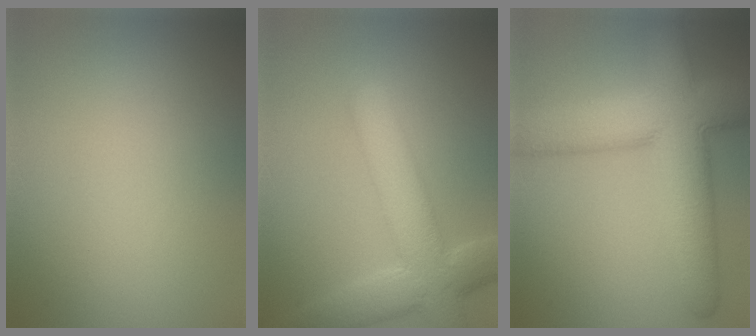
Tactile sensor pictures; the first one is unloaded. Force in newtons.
{"total": 7.4, "press": 7.4, "slide": 0.8}
{"total": 10.0, "press": 10.0, "slide": 0.4}